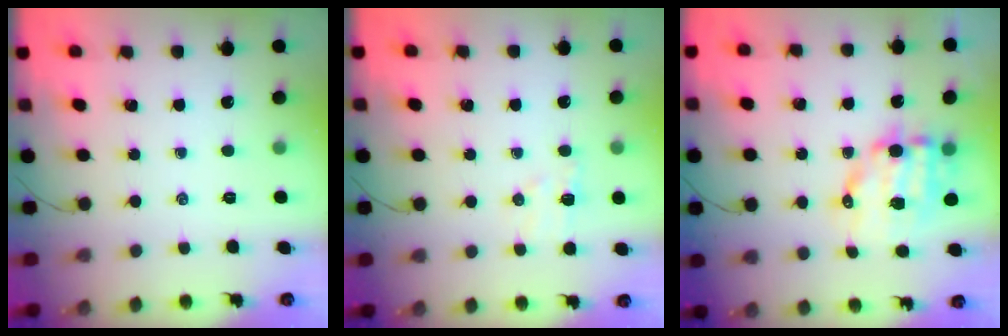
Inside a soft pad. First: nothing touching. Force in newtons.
{"total": 5.4, "press": 5.4, "slide": 0.9}
{"total": 11.0, "press": 10.7, "slide": 2.2}